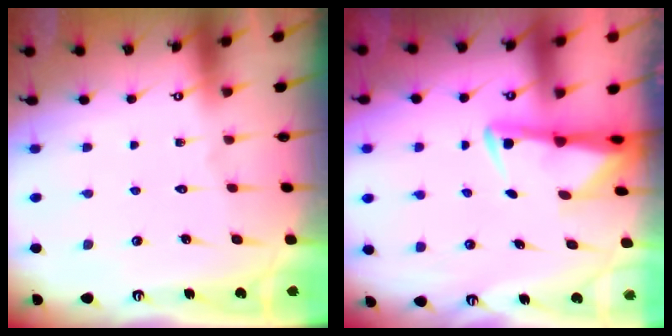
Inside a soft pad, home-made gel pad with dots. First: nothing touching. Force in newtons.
{"total": 2.9, "press": 2.9, "slide": 0.4}